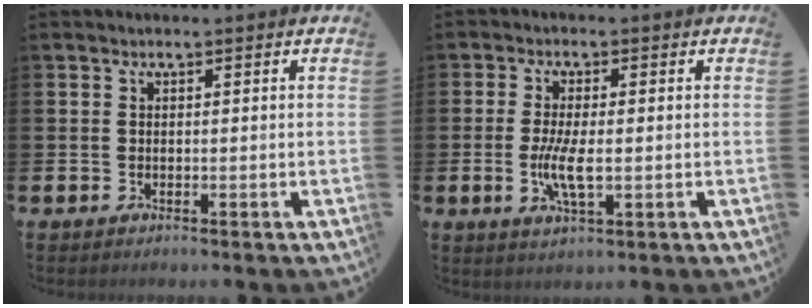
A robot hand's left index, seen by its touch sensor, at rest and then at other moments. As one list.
[{"total": 5.0, "force": [-0.3, 1.8, 4.7], "torque": [-0.082, -0.002, -0.009]}]